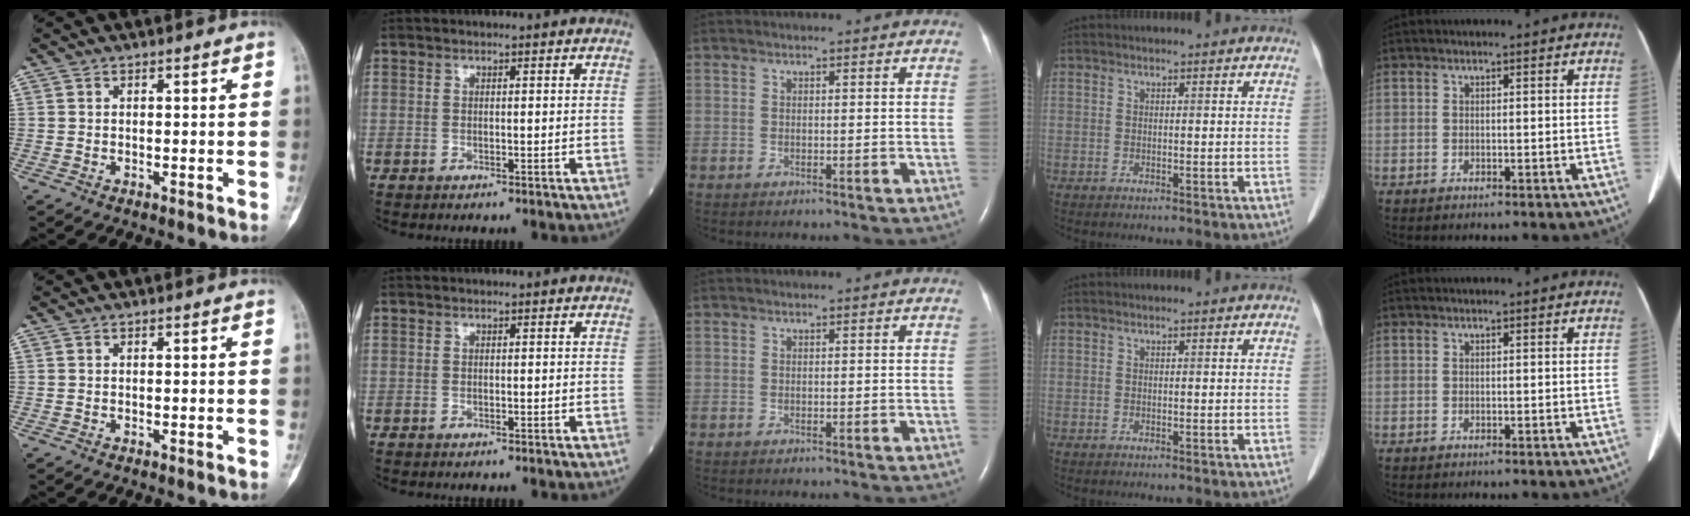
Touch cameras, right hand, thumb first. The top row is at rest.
{}